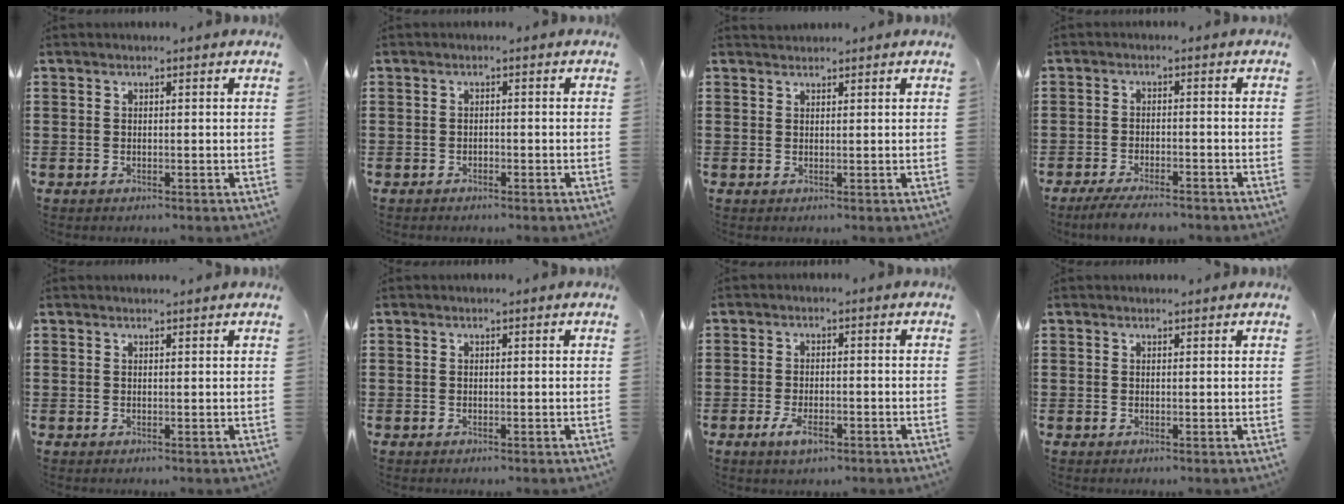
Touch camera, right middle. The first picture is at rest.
{"total": 0.8, "force": [-0.7, 0.2, 0.2], "torque": [-0.005, -0.002, -0.015]}
{"total": 1.0, "force": [1.0, 0.2, -0.1], "torque": [-0.001, -0.001, 0.019]}
{"total": 3.8, "force": [-3.4, 0.4, 1.6], "torque": [-0.031, -0.004, -0.068]}
{"total": 0.7, "force": [0.6, -0.1, 0.1], "torque": [-0.001, -0.003, 0.012]}
{"total": 0.0}
{"total": 3.4, "force": [-1.6, 1.3, 2.7], "torque": [-0.060, -0.005, -0.033]}
{"total": 0.5, "force": [0.5, 0.0, 0.0], "torque": [-0.002, -0.002, 0.011]}